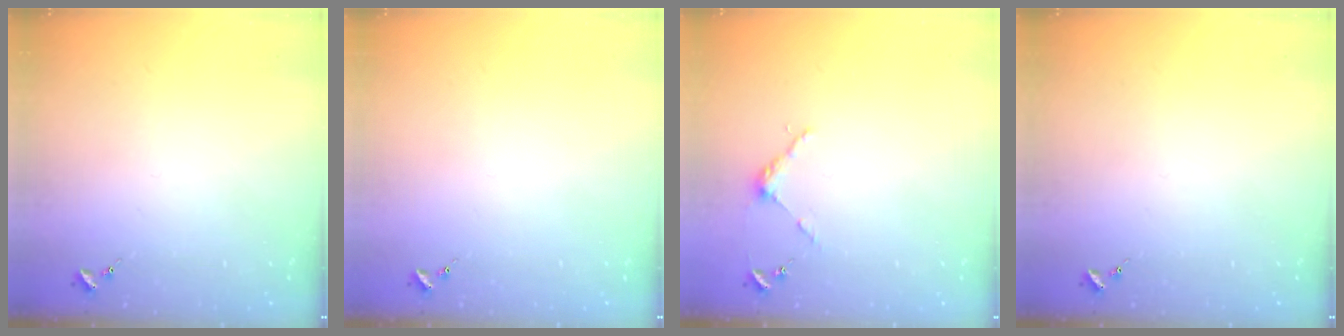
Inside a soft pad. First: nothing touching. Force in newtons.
{"total": 0.0}
{"total": 3.9, "press": 3.9, "slide": 0.2}
{"total": 0.0}